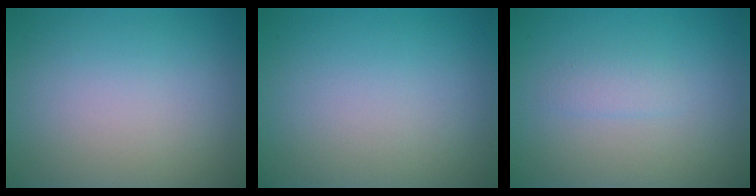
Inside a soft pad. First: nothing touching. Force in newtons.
{"total": 0.0}
{"total": 1.1, "press": 1.1, "slide": 0.0}